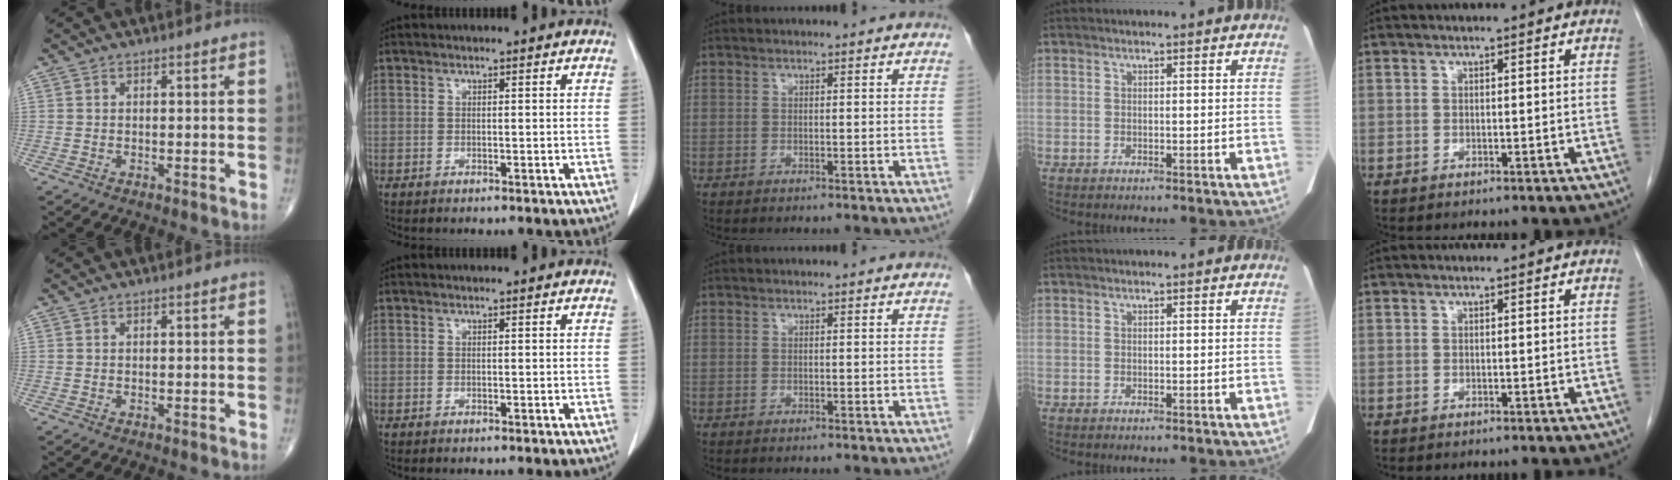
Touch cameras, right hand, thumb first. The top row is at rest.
{}